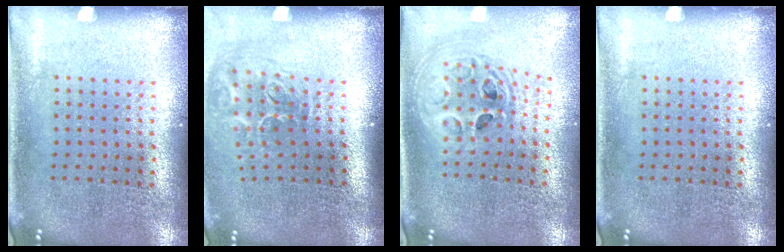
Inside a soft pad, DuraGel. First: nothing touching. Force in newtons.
{"total": 2.0, "press": 1.3, "slide": 1.5}
{"total": 2.1, "press": 1.7, "slide": 1.2}
{"total": 0.0}